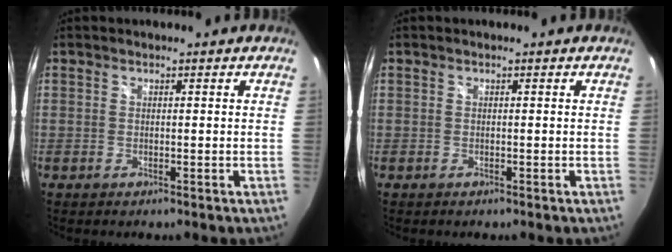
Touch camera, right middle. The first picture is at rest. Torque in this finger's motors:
{"motor_torque": [1.69, -0.45, 0.58, 0.01]}